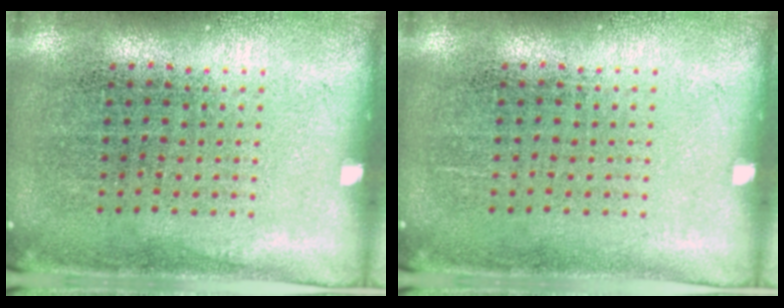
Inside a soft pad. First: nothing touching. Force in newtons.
{"total": 0.0}